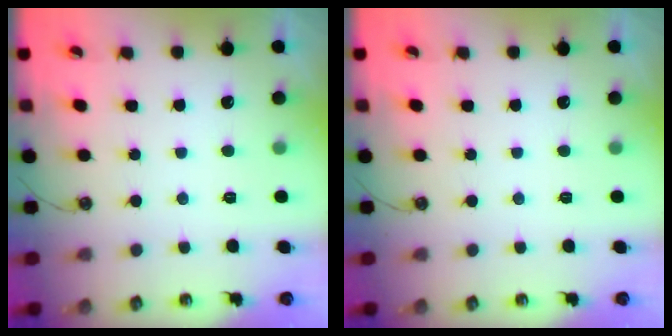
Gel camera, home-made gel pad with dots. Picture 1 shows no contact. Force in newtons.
{"total": 0.0}